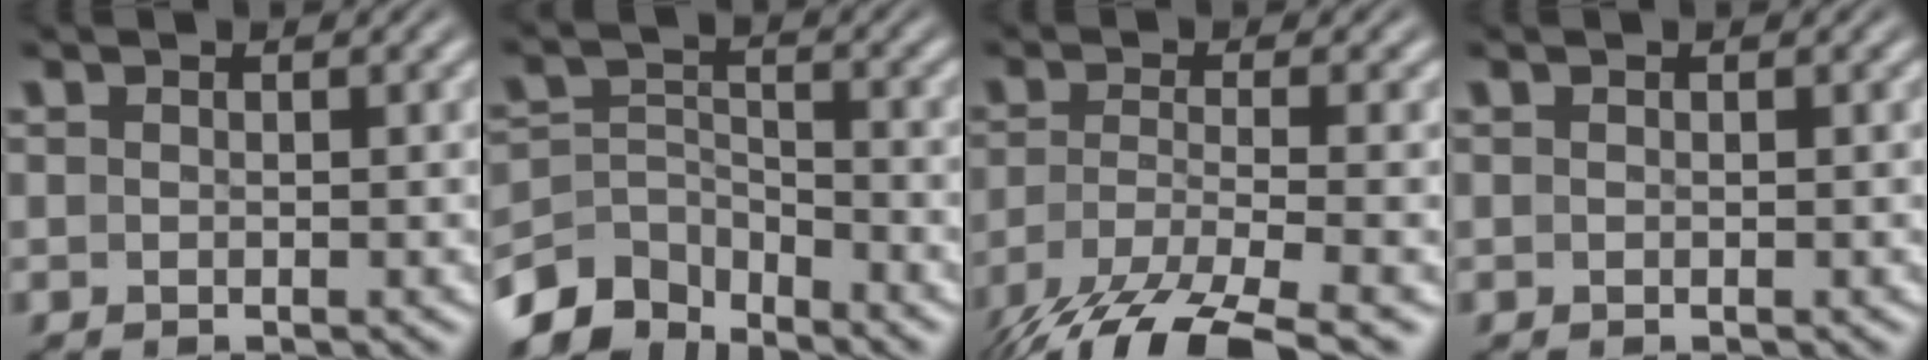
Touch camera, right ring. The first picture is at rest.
{"total": 7.4, "force": [-5.2, 4.4, 2.9], "torque": [-0.068, -0.045, -0.073]}
{"total": 8.5, "force": [-5.6, 3.1, 5.6], "torque": [-0.119, -0.044, -0.061]}
{"total": 0.0}